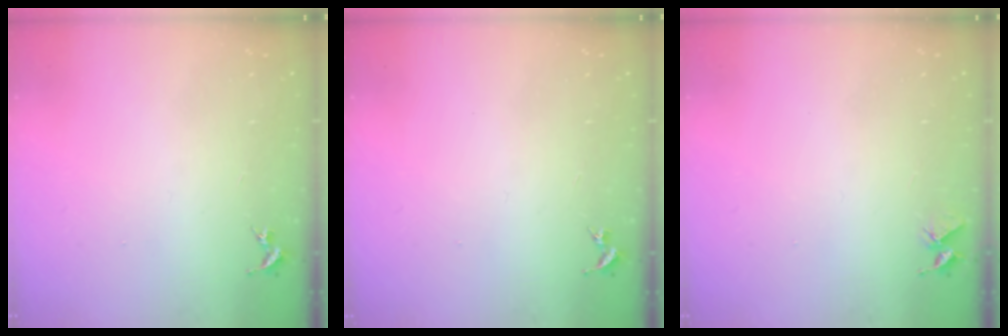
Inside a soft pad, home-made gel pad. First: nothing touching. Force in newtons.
{"total": 0.0}
{"total": 4.0, "press": 4.0, "slide": 0.3}